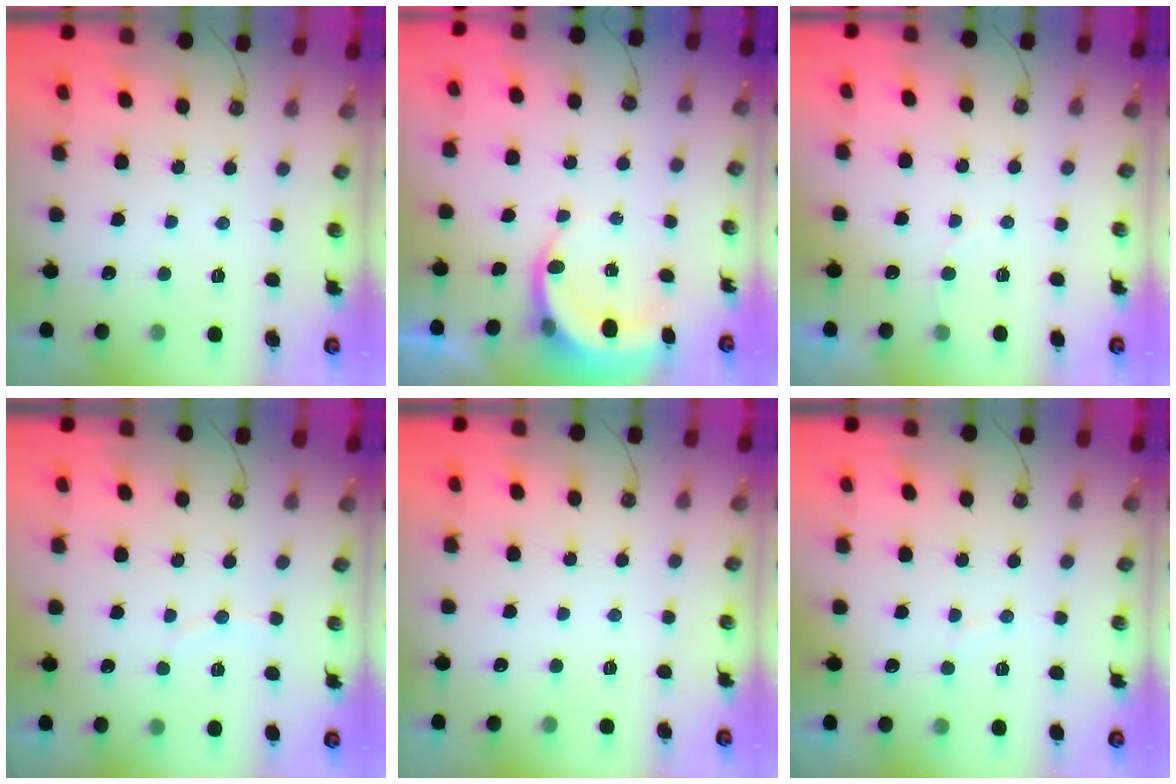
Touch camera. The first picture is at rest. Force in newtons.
{"total": 4.5, "press": 4.5, "slide": 0.5}
{"total": 3.4, "press": 3.4, "slide": 0.4}
{"total": 4.8, "press": 4.7, "slide": 0.8}
{"total": 0.0}
{"total": 3.2, "press": 3.2, "slide": 0.2}